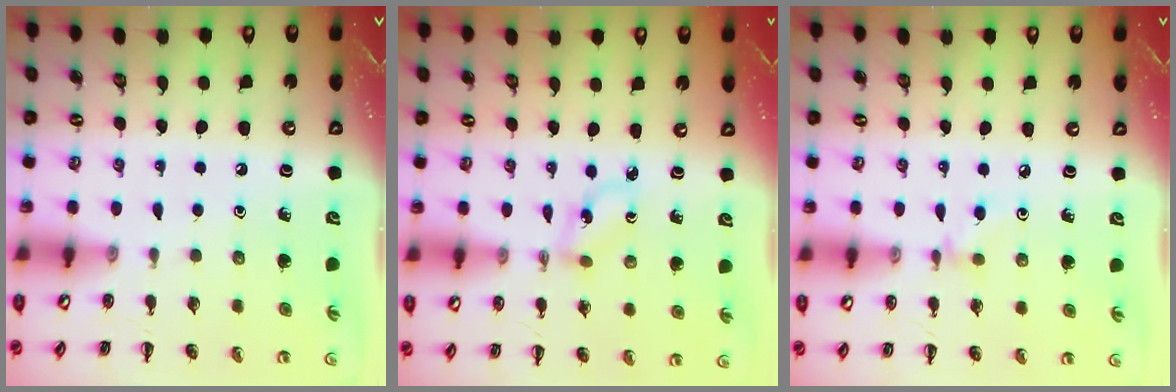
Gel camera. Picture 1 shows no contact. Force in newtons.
{"total": 1.2, "press": 1.1, "slide": 0.5}
{"total": 2.8, "press": 2.6, "slide": 0.9}